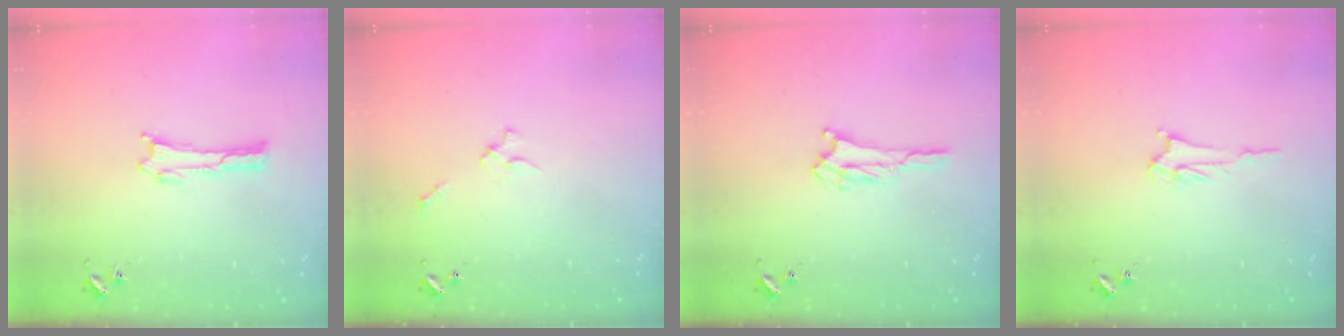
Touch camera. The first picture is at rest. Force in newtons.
{"total": 2.3, "press": 2.2, "slide": 0.3}
{"total": 1.7, "press": 1.7, "slide": 0.2}
{"total": 2.6, "press": 2.6, "slide": 0.3}